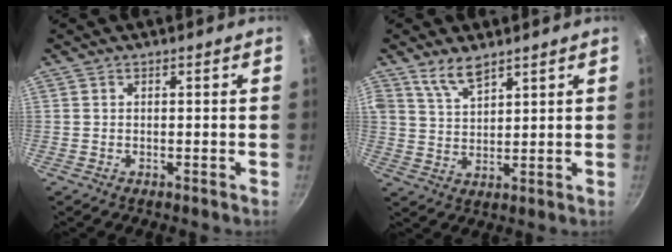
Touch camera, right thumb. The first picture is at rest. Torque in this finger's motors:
{"motor_torque": [-1.19, 1.66, 1.09, 1.25, 0.46]}